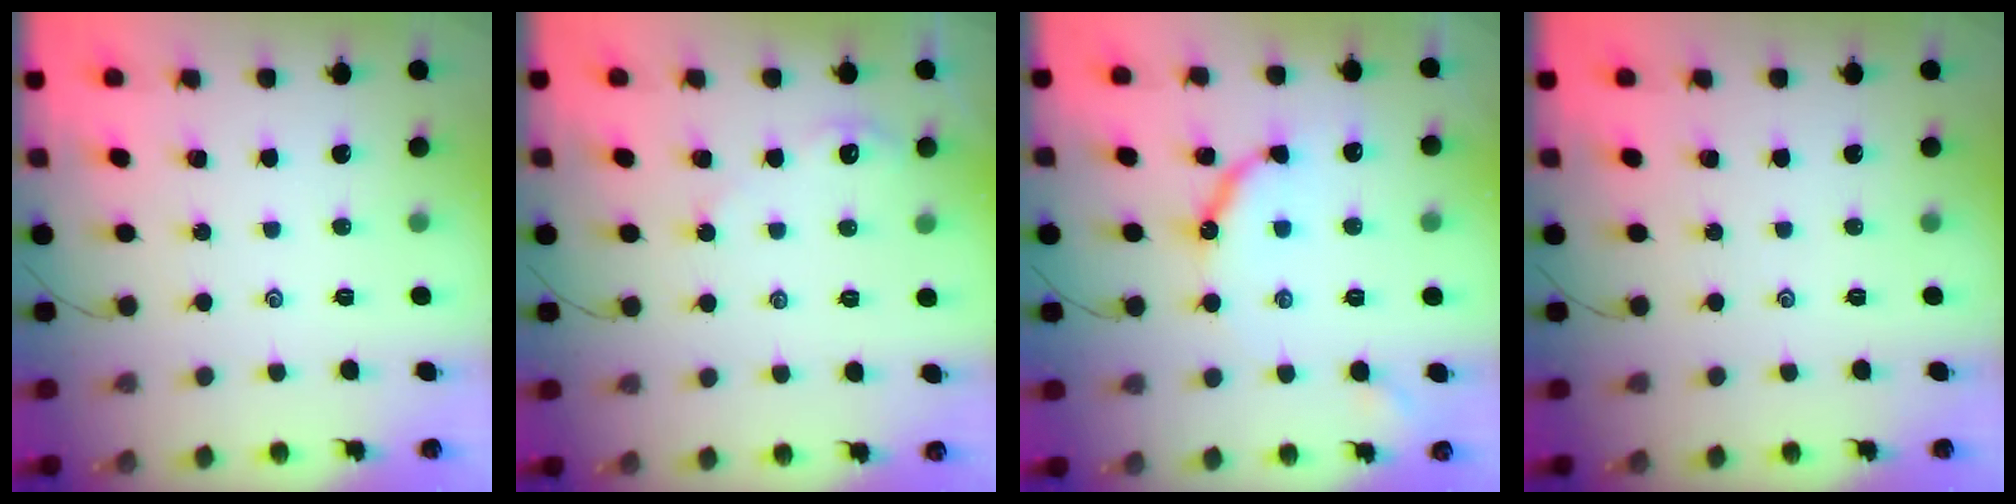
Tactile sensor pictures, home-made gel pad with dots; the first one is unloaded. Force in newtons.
{"total": 2.7, "press": 2.7, "slide": 0.3}
{"total": 9.9, "press": 9.9, "slide": 1.1}
{"total": 0.0}